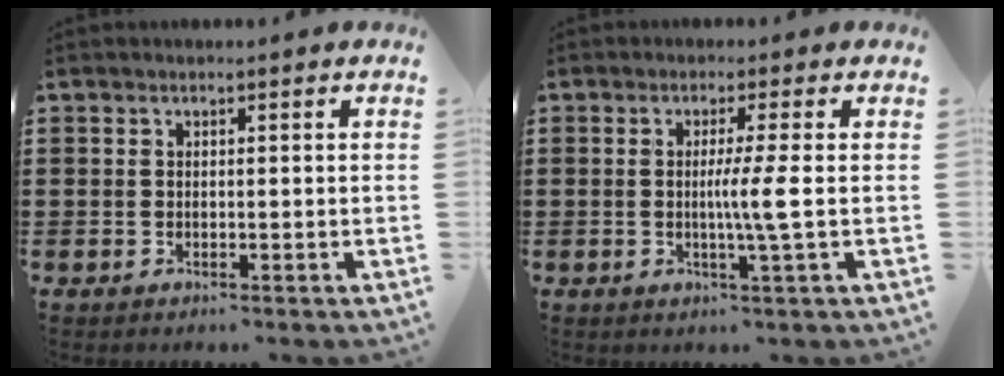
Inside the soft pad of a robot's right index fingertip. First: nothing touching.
{"total": 4.7, "force": [-0.2, -0.8, 4.6], "torque": [-0.083, -0.011, -0.009]}